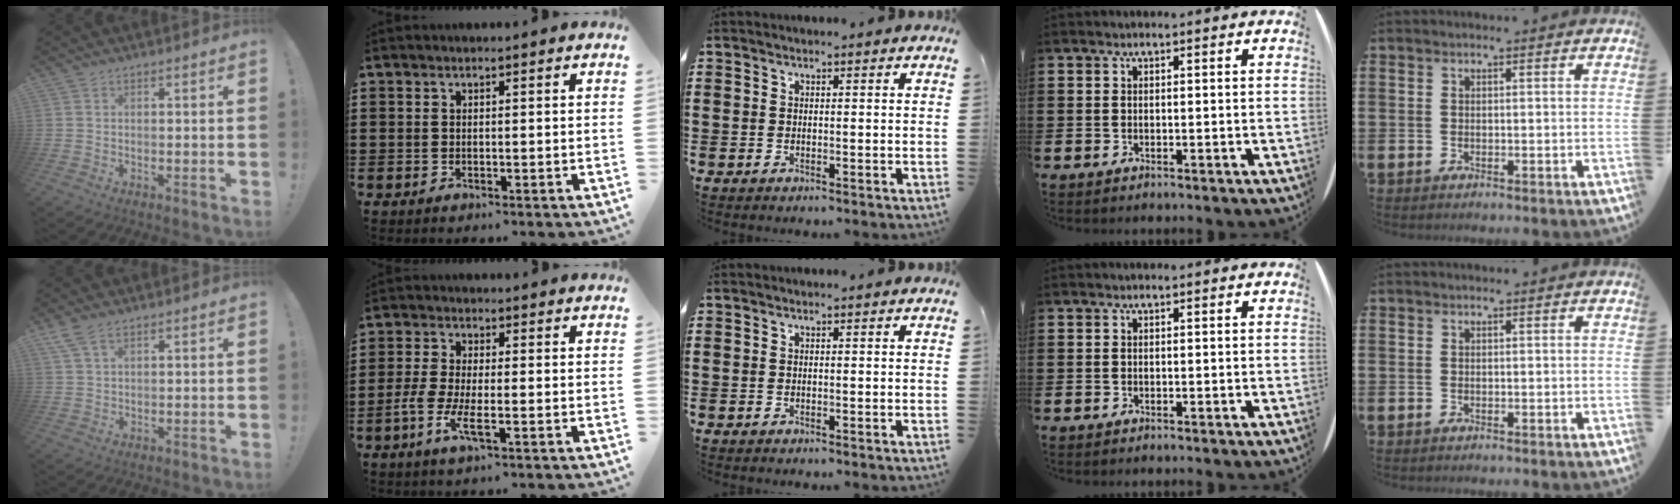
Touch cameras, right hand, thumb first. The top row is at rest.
{"thumb": {"total": 4.8, "force": [3.2, 2.0, 2.9], "torque": [-0.052, -0.010, 0.062]}, "index": {"total": 5.4, "force": [-2.2, 1.5, 4.7], "torque": [-0.108, -0.008, -0.046]}}